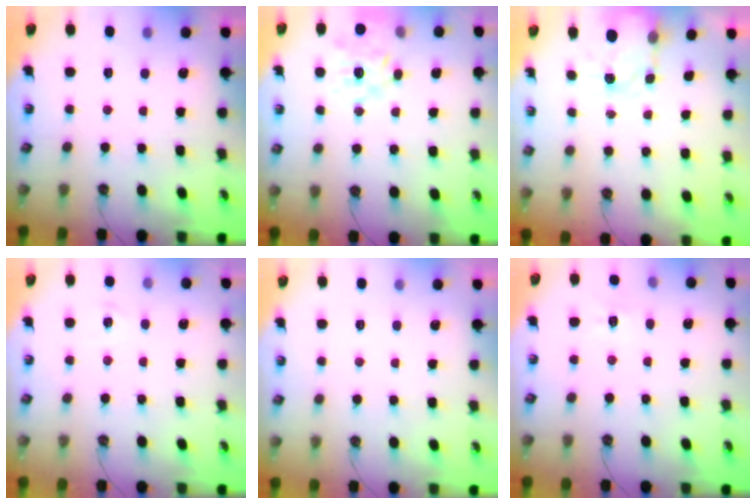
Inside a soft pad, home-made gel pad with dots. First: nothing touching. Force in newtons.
{"total": 17.0, "press": 17.0, "slide": 1.6}
{"total": 3.7, "press": 3.7, "slide": 0.6}
{"total": 3.0, "press": 2.9, "slide": 0.4}
{"total": 0.0}
{"total": 3.4, "press": 3.4, "slide": 0.6}